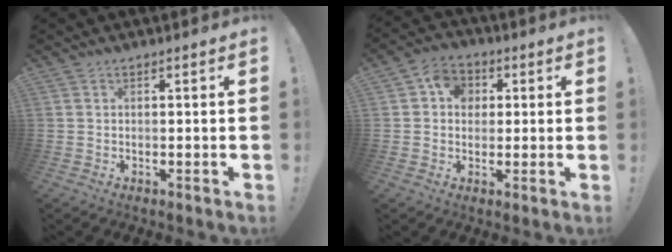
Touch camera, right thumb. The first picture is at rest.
{"total": 7.8, "force": [1.5, 6.8, 3.4], "torque": [-0.046, 0.004, 0.032]}